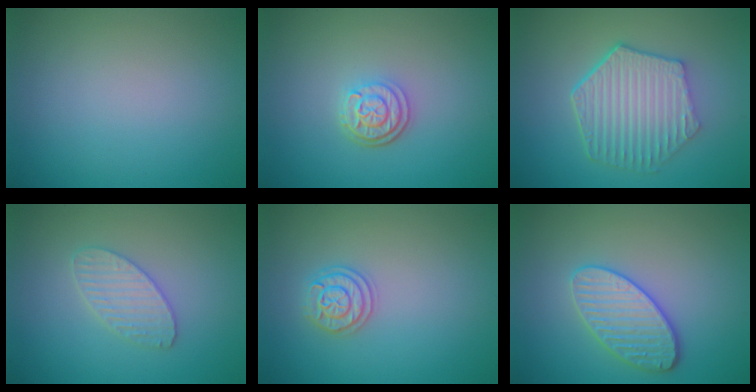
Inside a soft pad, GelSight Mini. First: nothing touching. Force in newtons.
{"total": 3.0, "press": 2.5, "slide": 1.6}
{"total": 6.4, "press": 4.9, "slide": 4.1}
{"total": 2.6, "press": 2.6, "slide": 0.2}
{"total": 2.1, "press": 2.1, "slide": 0.3}
{"total": 3.6, "press": 3.5, "slide": 1.1}